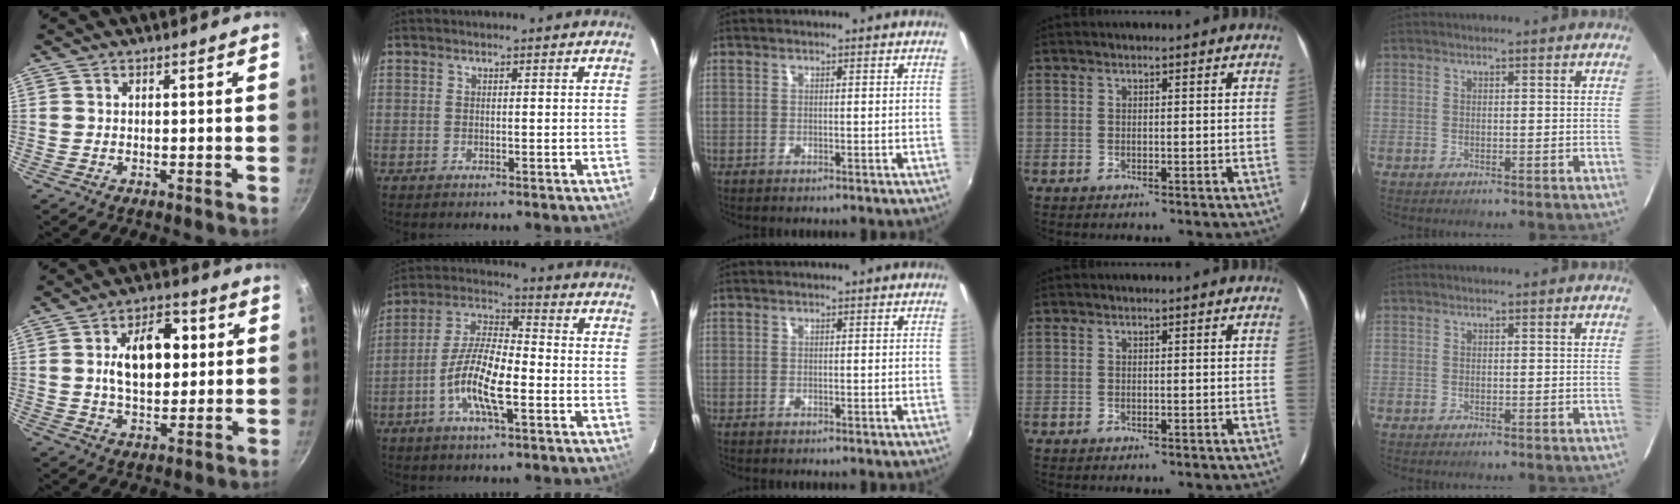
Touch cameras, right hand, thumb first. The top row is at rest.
{"thumb": {"total": 13.2, "force": [2.1, 8.1, 10.2], "torque": [-0.128, 0.002, 0.026]}, "index": {"total": 11.7, "force": [-4.2, 3.3, 10.4], "torque": [-0.216, -0.002, -0.084]}}